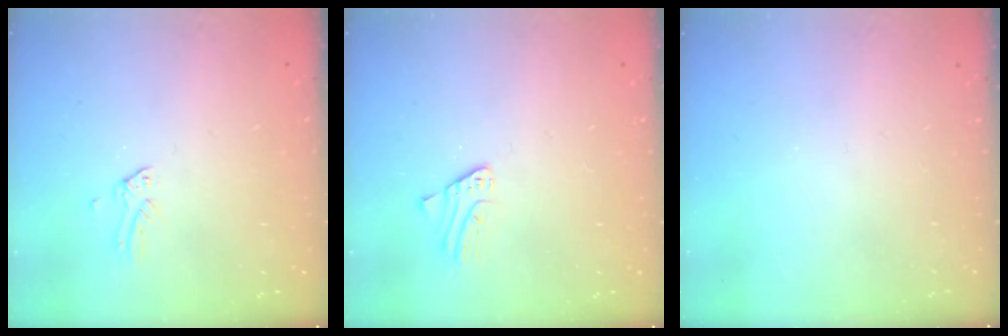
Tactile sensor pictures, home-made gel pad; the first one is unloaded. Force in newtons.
{"total": 2.4, "press": 2.4, "slide": 0.2}
{"total": 0.0}